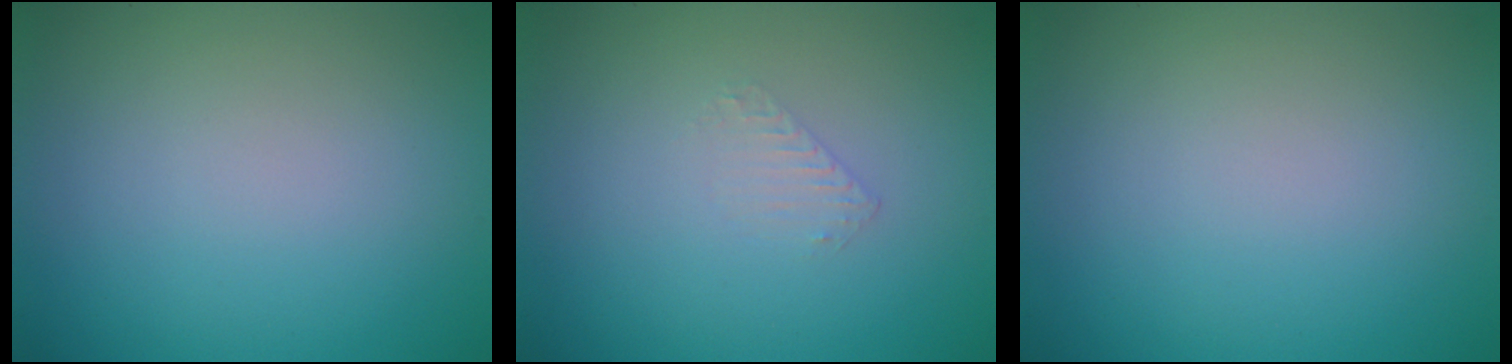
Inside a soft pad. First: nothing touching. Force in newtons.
{"total": 0.6, "press": 0.4, "slide": 0.5}
{"total": 0.0}